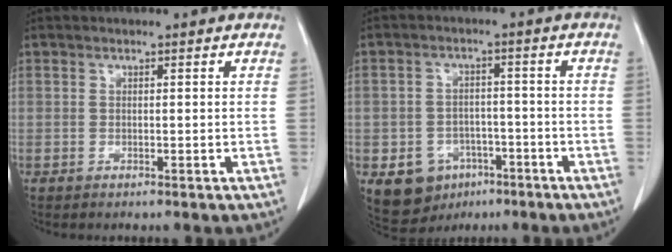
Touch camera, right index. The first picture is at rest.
{"total": 7.8, "force": [-3.8, 6.4, 2.4], "torque": [-0.045, 0.010, -0.046]}